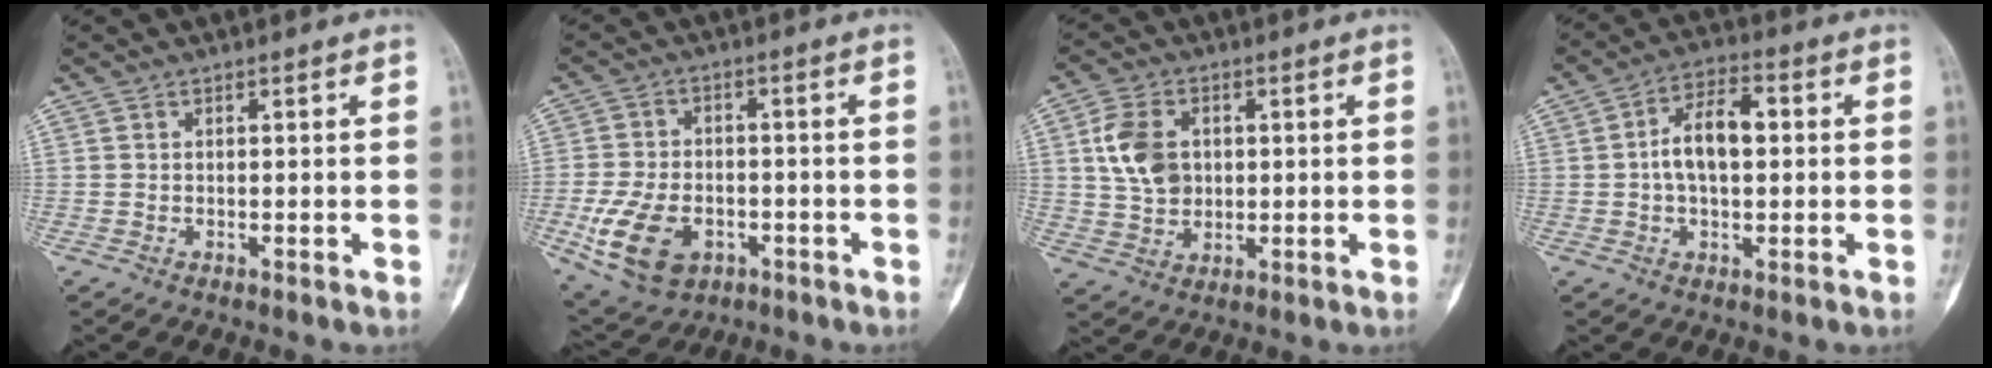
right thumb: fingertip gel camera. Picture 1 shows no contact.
{"total": 12.8, "force": [-4.3, 8.5, 8.5], "torque": [-0.157, 0.011, -0.066]}
{"total": 9.2, "force": [1.7, 6.7, 6.2], "torque": [-0.109, 0.000, 0.037]}
{"total": 9.3, "force": [0.5, 5.0, 7.8], "torque": [-0.130, 0.023, 0.001]}